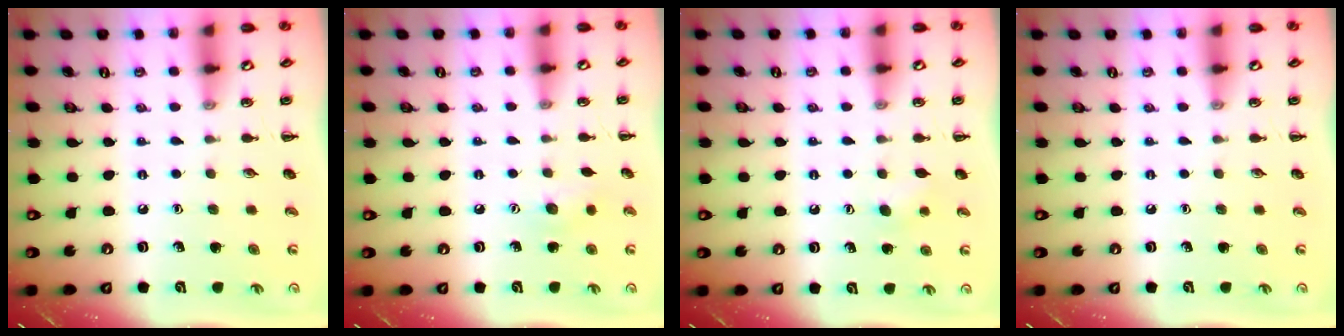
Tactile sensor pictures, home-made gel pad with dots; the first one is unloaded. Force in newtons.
{"total": 7.1, "press": 6.9, "slide": 1.7}
{"total": 3.0, "press": 2.9, "slide": 0.8}
{"total": 0.0}